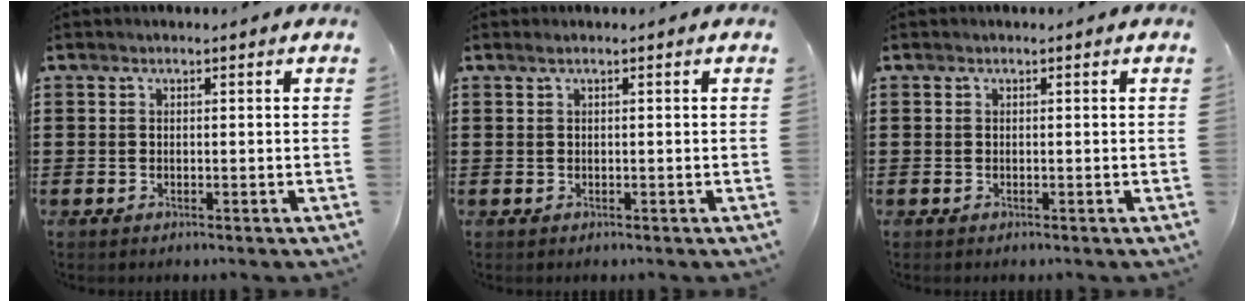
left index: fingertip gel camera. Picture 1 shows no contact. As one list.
[{"total": 0.5, "force": [0.0, 0.0, 0.5], "torque": [-0.008, -0.003, 0.001]}, {"total": 0.0}]